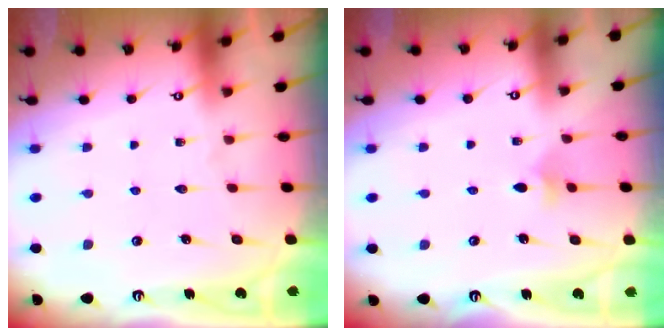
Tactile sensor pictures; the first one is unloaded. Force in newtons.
{"total": 4.1, "press": 4.0, "slide": 1.0}